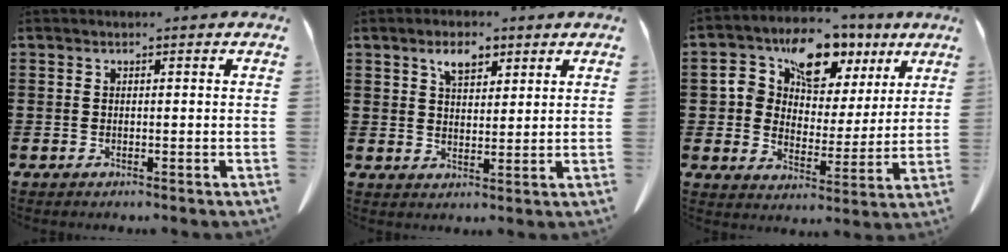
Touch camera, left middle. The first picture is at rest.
{"total": 4.4, "force": [2.9, 2.1, 2.6], "torque": [-0.043, 0.002, 0.048]}
{"total": 11.0, "force": [6.2, 7.1, 5.7], "torque": [-0.112, -0.005, 0.109]}